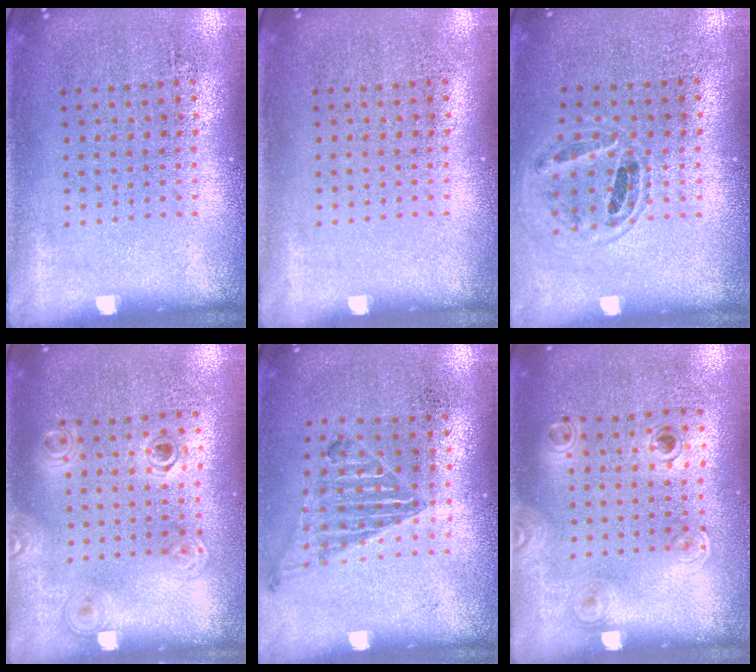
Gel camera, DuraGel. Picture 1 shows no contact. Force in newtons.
{"total": 0.0}
{"total": 0.9, "press": 0.9, "slide": 0.1}
{"total": 1.2, "press": 1.1, "slide": 0.5}
{"total": 1.0, "press": 1.0, "slide": 0.2}
{"total": 1.1, "press": 0.8, "slide": 0.7}